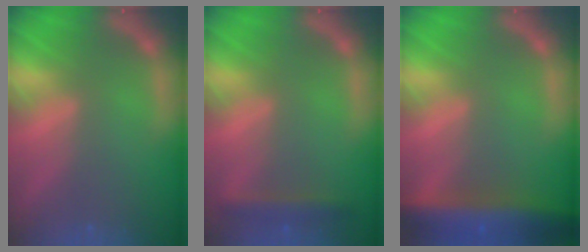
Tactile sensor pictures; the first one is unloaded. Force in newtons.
{"total": 2.4}
{"total": 8.5}